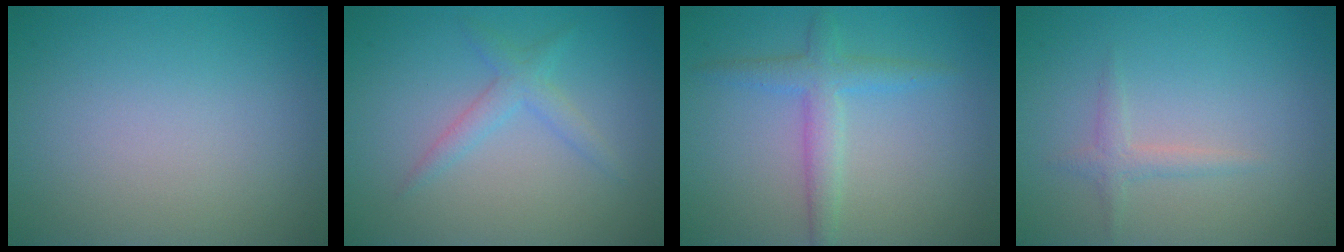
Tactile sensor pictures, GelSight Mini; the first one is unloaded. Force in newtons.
{"total": 1.9, "press": 1.9, "slide": 0.0}
{"total": 2.8, "press": 2.8, "slide": 0.1}
{"total": 1.3, "press": 1.3, "slide": 0.1}